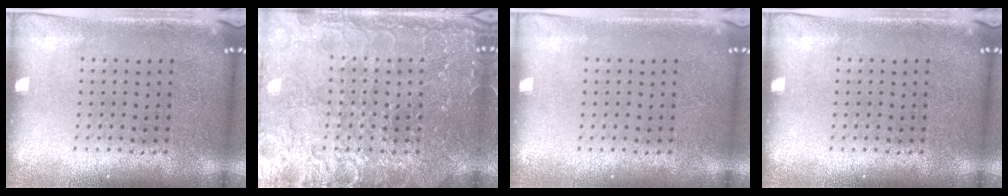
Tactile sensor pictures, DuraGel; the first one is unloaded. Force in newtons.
{"total": 4.1, "press": 4.0, "slide": 0.4}
{"total": 0.0}
{"total": 0.0}